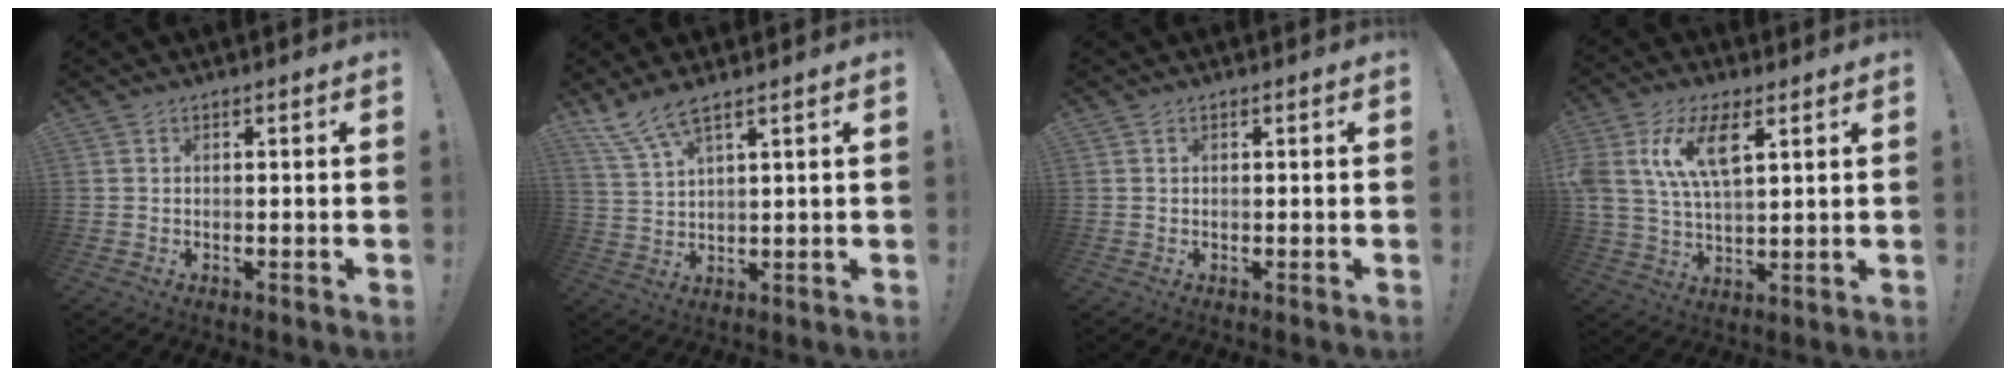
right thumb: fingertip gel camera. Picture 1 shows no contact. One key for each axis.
{"total": 6.7, "fx": 5.1, "fy": 1.0, "fz": 4.2, "tx": -0.096, "ty": -0.020, "tz": 0.097}
{"total": 0.0}
{"total": 13.0, "fx": 5.8, "fy": 6.4, "fz": 9.7, "tx": -0.194, "ty": -0.006, "tz": 0.107}